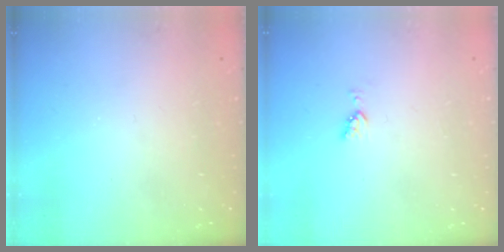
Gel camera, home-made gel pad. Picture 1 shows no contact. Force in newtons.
{"total": 3.6, "press": 3.5, "slide": 0.9}